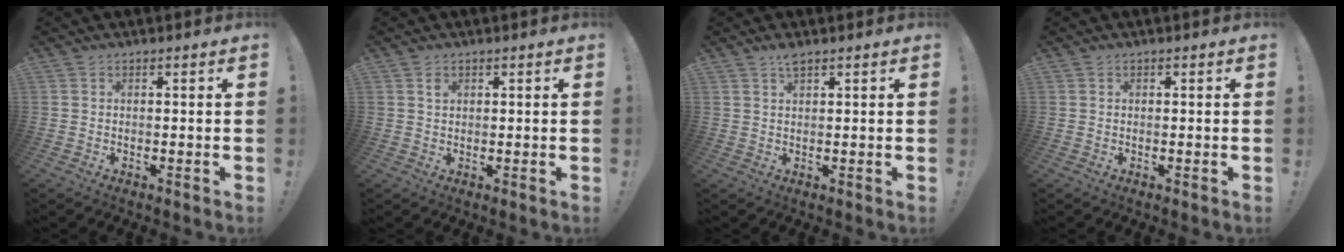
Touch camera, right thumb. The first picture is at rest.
{"total": 1.2, "force": [0.7, 0.9, 0.5], "torque": [0.004, -0.004, 0.009]}
{"total": 2.6, "force": [1.8, 0.7, 1.7], "torque": [-0.027, -0.007, 0.031]}
{"total": 0.0}